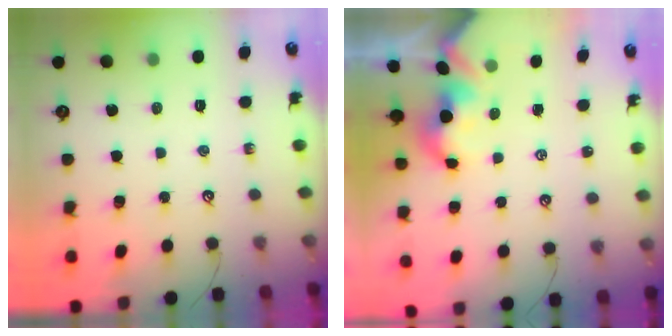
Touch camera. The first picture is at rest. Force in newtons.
{"total": 1.6, "press": 1.6, "slide": 0.2}